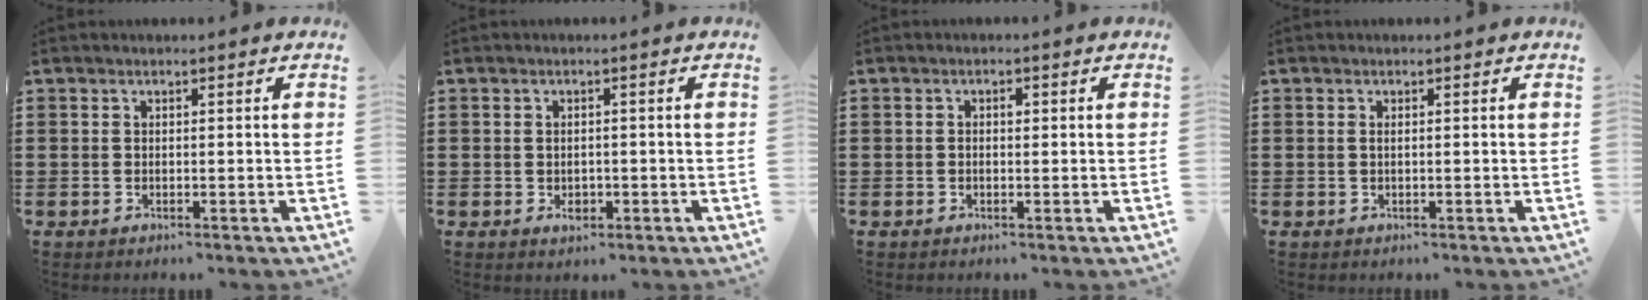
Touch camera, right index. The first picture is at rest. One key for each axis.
{"total": 1.8, "fx": -0.5, "fy": 1.1, "fz": 1.3, "tx": -0.026, "ty": 0.002, "tz": -0.009}
{"total": 0.9, "fx": 0.0, "fy": 0.5, "fz": 0.8, "tx": -0.015, "ty": 0.002, "tz": 0.000}
{"total": 0.5, "fx": 0.0, "fy": 0.2, "fz": 0.5, "tx": -0.011, "ty": -0.002, "tz": 0.001}